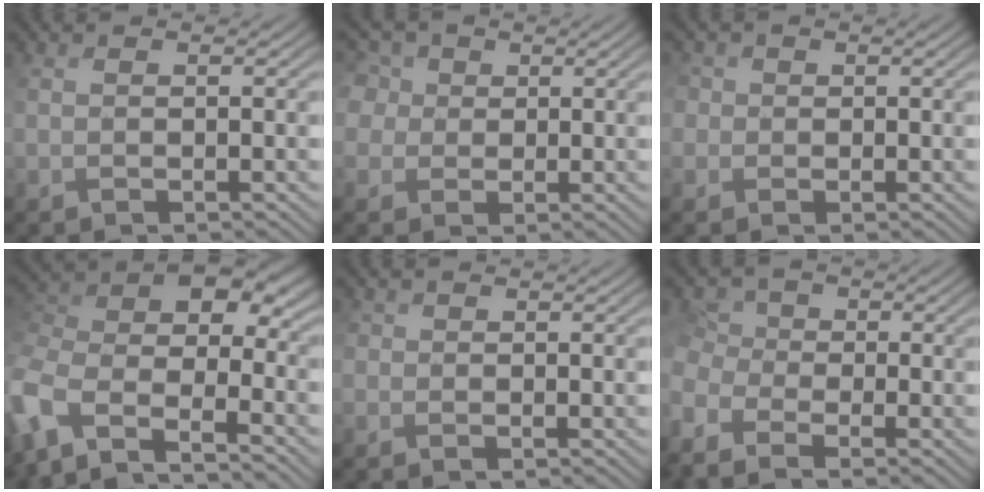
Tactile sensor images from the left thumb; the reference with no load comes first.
{"total": 7.1, "force": [2.3, 5.9, 3.2], "torque": [-0.118, 0.032, 0.022]}
{"total": 2.8, "force": [0.7, 2.6, 0.5], "torque": [-0.021, 0.011, -0.011]}
{"total": 12.3, "force": [-4.7, 6.8, 9.1], "torque": [-0.236, 0.002, -0.082]}
{"total": 1.2, "force": [0.1, 1.2, 0.0], "torque": [-0.002, 0.003, -0.001]}
{"total": 6.4, "force": [-3.6, 4.1, 3.3], "torque": [-0.083, -0.018, -0.067]}